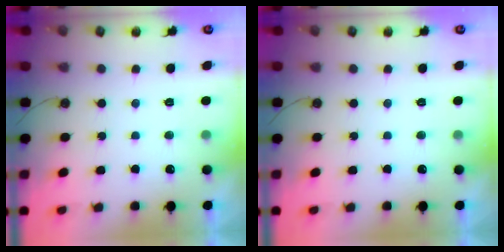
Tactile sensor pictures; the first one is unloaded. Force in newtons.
{"total": 0.0}